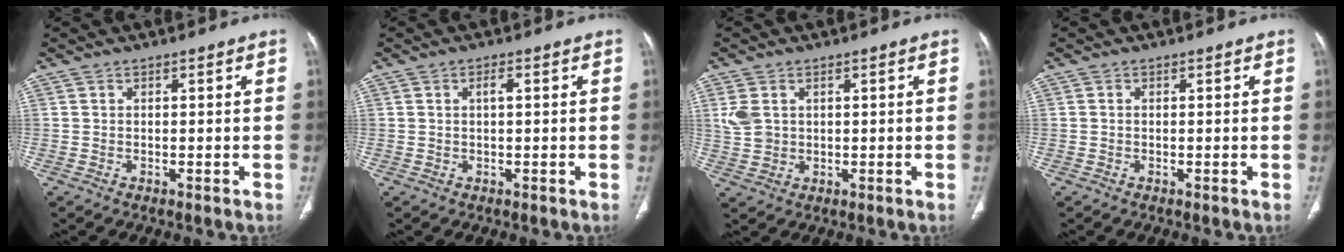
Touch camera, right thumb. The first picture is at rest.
{"total": 1.6, "force": [0.4, 0.4, 1.5], "torque": [-0.029, 0.002, 0.007]}
{"total": 4.4, "force": [1.4, 3.2, 2.7], "torque": [-0.058, -0.002, 0.036]}
{"total": 0.0}